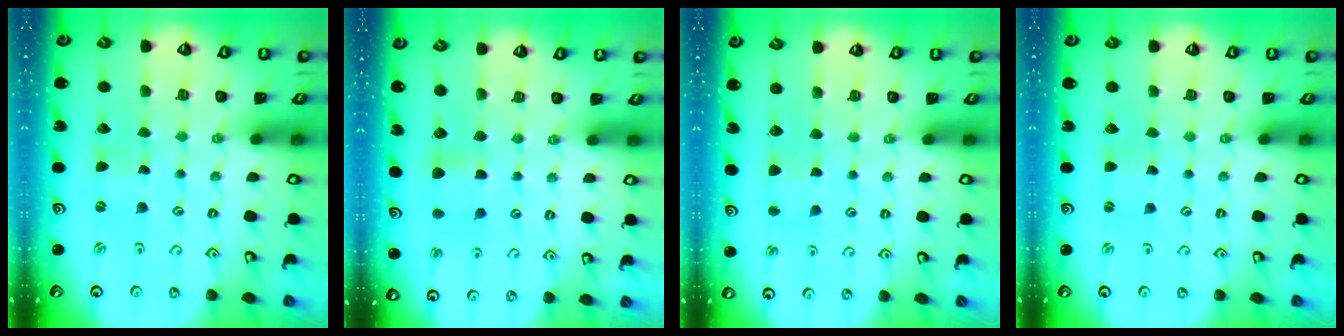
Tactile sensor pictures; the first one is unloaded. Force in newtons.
{"total": 5.0, "press": 5.0, "slide": 0.7}
{"total": 2.6, "press": 2.5, "slide": 0.6}
{"total": 0.9, "press": 0.9, "slide": 0.1}